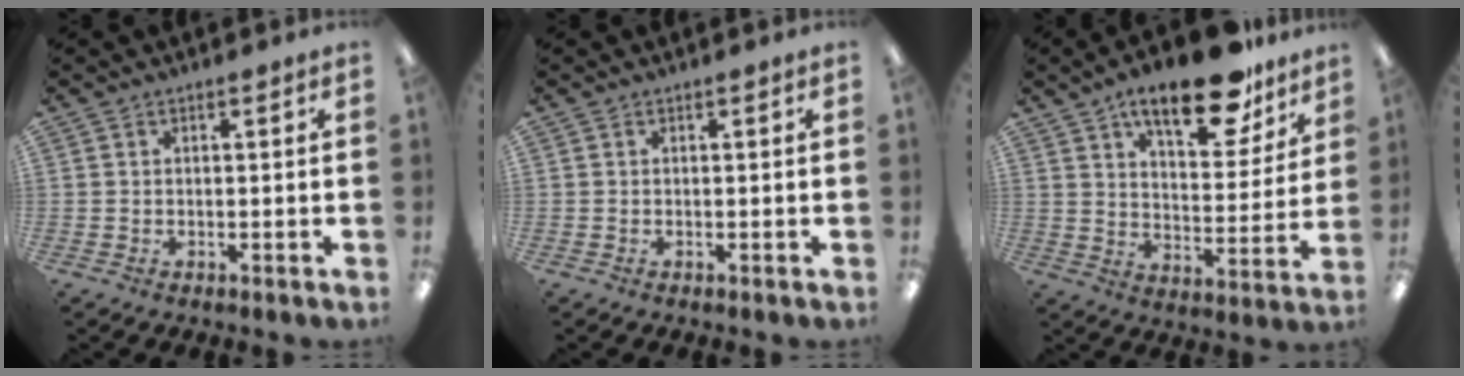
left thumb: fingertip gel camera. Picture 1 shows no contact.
{"total": 0.0}
{"total": 17.5, "force": [12.4, 6.8, 10.2], "torque": [-0.141, -0.069, 0.204]}